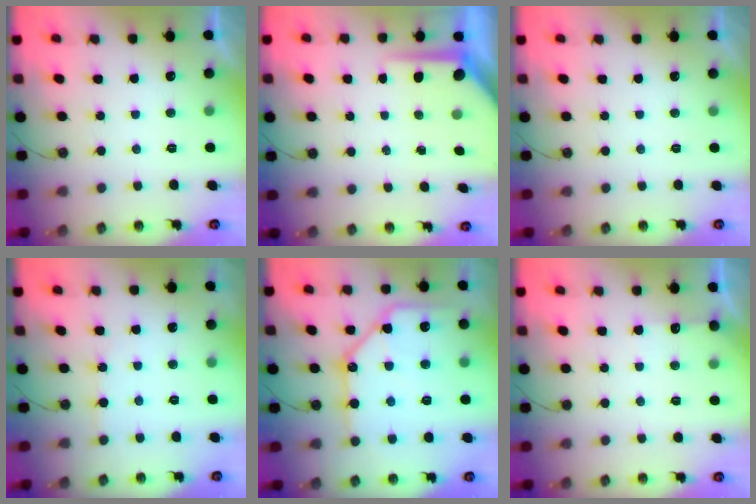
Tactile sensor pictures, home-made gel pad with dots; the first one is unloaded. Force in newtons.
{"total": 7.3, "press": 7.2, "slide": 0.8}
{"total": 0.0}
{"total": 2.2, "press": 2.1, "slide": 0.3}
{"total": 16.8, "press": 16.7, "slide": 1.8}
{"total": 5.9, "press": 5.9, "slide": 0.8}